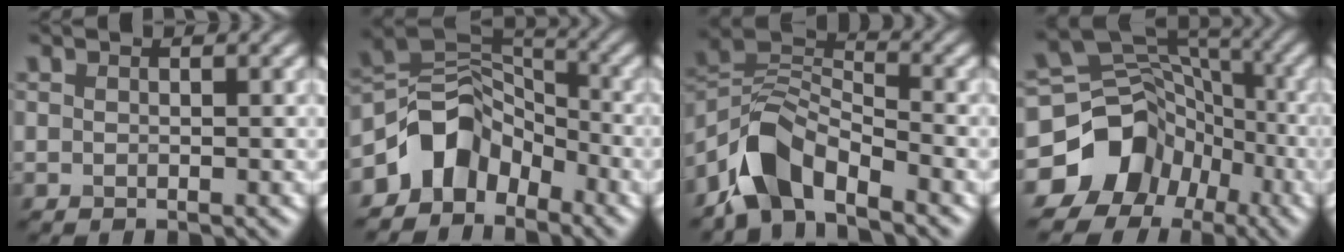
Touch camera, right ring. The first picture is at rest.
{"total": 6.2, "force": [-3.7, 4.2, 2.6], "torque": [-0.019, 0.007, -0.079]}
{"total": 6.1, "force": [-4.5, 2.7, 3.2], "torque": [-0.049, 0.002, -0.098]}
{"total": 11.0, "force": [-5.2, 9.1, 3.4], "torque": [-0.058, 0.004, -0.100]}